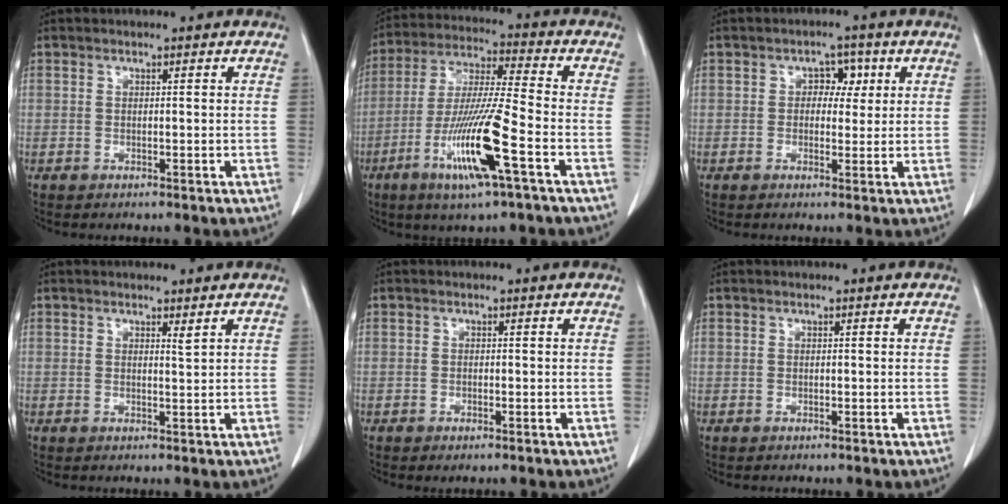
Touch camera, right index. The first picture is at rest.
{"total": 14.6, "force": [-6.1, 0.1, 13.3], "torque": [-0.269, -0.021, -0.113]}
{"total": 3.6, "force": [1.0, 2.5, 2.4], "torque": [-0.026, 0.012, 0.011]}
{"total": 1.0, "force": [0.8, -0.1, 0.6], "torque": [-0.011, -0.008, 0.012]}
{"total": 0.5, "force": [-0.3, 0.1, 0.4], "torque": [-0.009, -0.003, -0.004]}
{"total": 0.0}